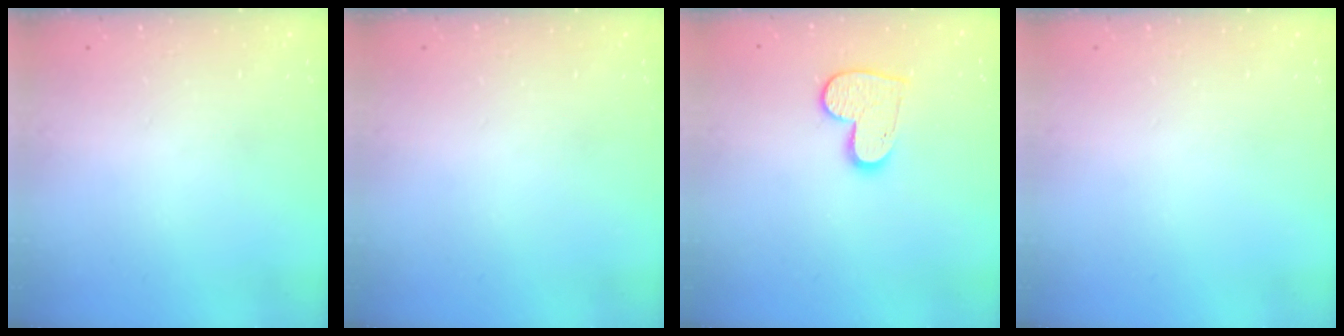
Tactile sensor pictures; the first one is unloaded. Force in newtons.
{"total": 0.0}
{"total": 10.1, "press": 10.0, "slide": 0.6}
{"total": 0.0}